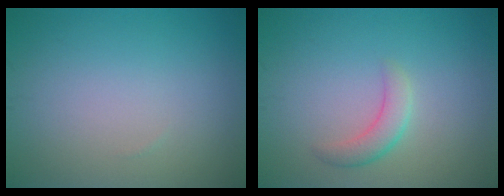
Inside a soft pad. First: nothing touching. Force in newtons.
{"total": 2.1, "press": 2.1, "slide": 0.2}